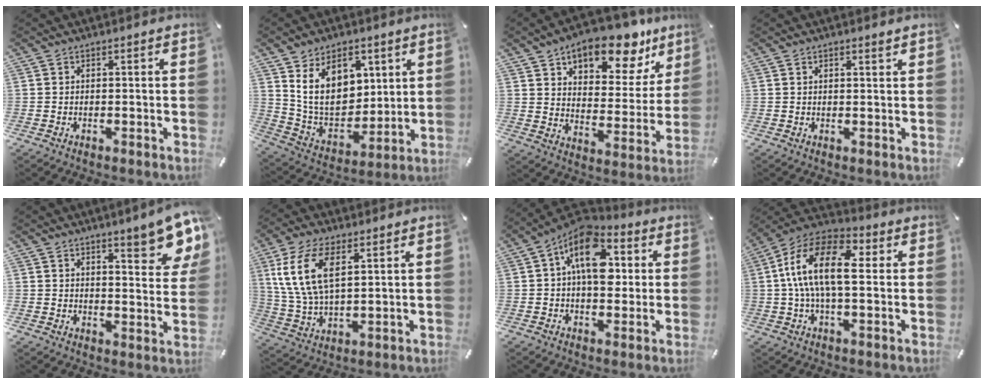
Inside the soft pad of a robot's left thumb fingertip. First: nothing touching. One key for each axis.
{"total": 14.9, "fx": 6.5, "fy": 11.0, "fz": 7.7, "tx": -0.150, "ty": -0.031, "tz": 0.127}
{"total": 15.6, "fx": 11.8, "fy": 7.1, "fz": 7.1, "tx": -0.100, "ty": -0.091, "tz": 0.200}
{"total": 1.1, "fx": 0.9, "fy": 0.3, "fz": 0.6, "tx": -0.011, "ty": -0.001, "tz": 0.015}
{"total": 10.0, "fx": 7.8, "fy": 3.6, "fz": 5.0, "tx": -0.046, "ty": -0.060, "tz": 0.136}
{"total": 12.6, "fx": 5.2, "fy": 6.6, "fz": 9.3, "tx": -0.231, "ty": -0.005, "tz": 0.089}
{"total": 15.0, "fx": 3.6, "fy": 9.1, "fz": 11.4, "tx": -0.180, "ty": -0.017, "tz": 0.061}
{"total": 15.3, "fx": 1.8, "fy": 7.7, "fz": 13.0, "tx": -0.274, "ty": 0.006, "tz": 0.030}